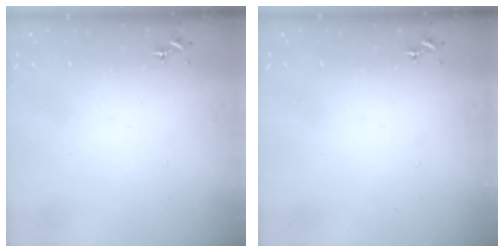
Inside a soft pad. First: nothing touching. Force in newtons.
{"total": 0.0}